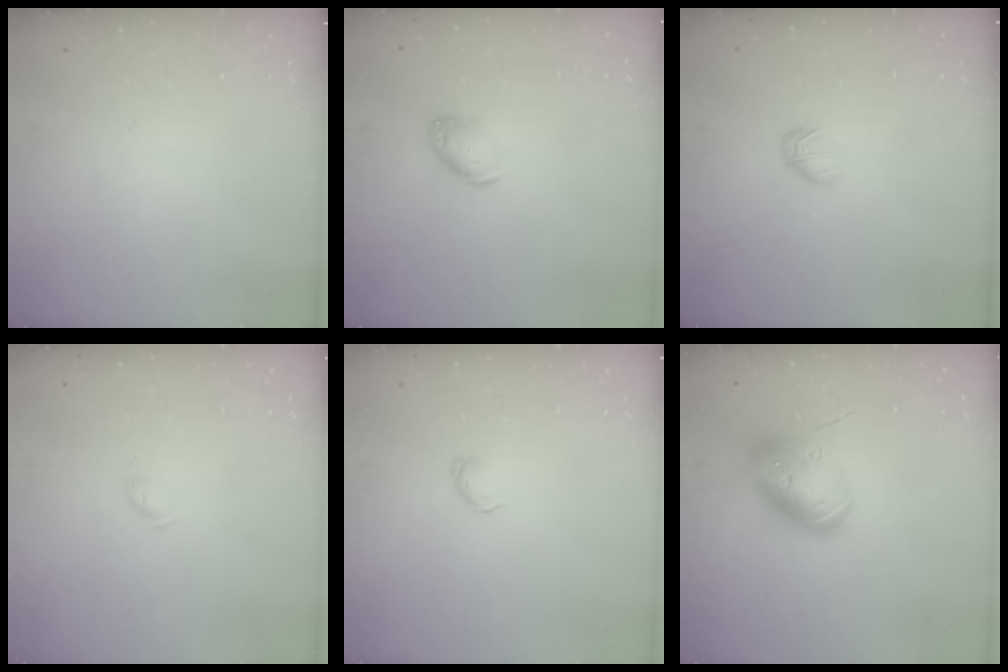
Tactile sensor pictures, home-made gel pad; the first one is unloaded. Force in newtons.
{"total": 8.4, "press": 8.3, "slide": 1.1}
{"total": 2.8, "press": 2.7, "slide": 0.9}
{"total": 4.1, "press": 4.0, "slide": 0.9}
{"total": 2.9, "press": 2.9, "slide": 0.5}
{"total": 14.1, "press": 13.9, "slide": 2.4}